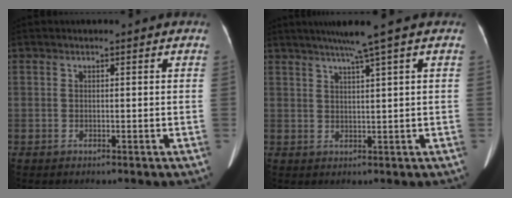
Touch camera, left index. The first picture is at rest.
{"total": 4.9, "force": [3.3, -1.4, 3.3], "torque": [-0.055, 0.009, 0.059]}